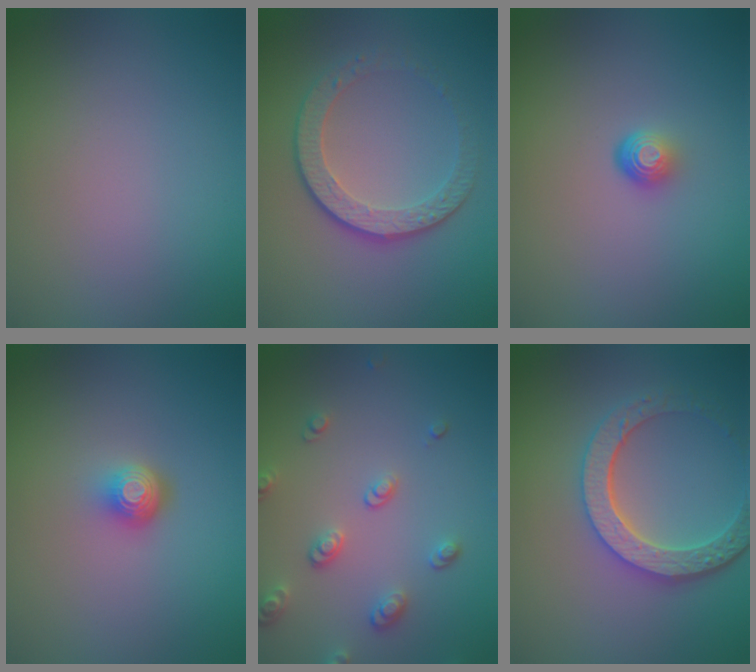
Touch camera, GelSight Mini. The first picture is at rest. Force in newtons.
{"total": 4.4, "press": 3.0, "slide": 3.2}
{"total": 1.7, "press": 1.1, "slide": 1.3}
{"total": 2.2, "press": 1.5, "slide": 1.6}
{"total": 2.9, "press": 2.6, "slide": 1.3}
{"total": 5.2, "press": 4.2, "slide": 2.9}